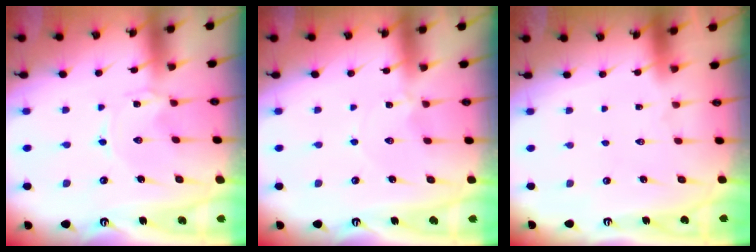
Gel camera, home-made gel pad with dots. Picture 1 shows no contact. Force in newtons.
{"total": 0.0}
{"total": 1.6, "press": 1.6, "slide": 0.1}